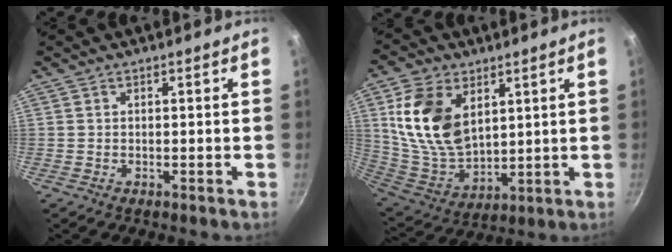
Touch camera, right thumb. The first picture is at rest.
{"total": 16.8, "force": [5.6, 10.8, 11.6], "torque": [-0.205, -0.033, 0.122]}